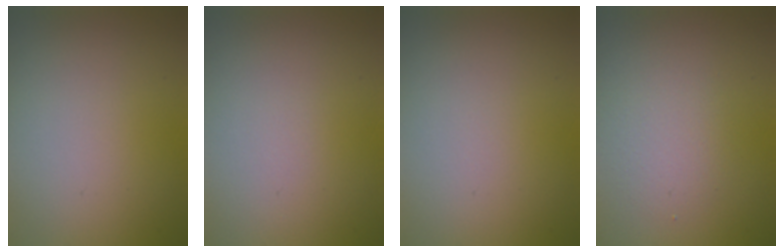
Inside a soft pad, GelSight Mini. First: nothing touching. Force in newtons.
{"total": 0.0}
{"total": 0.0}
{"total": 1.9, "press": 1.9, "slide": 0.1}